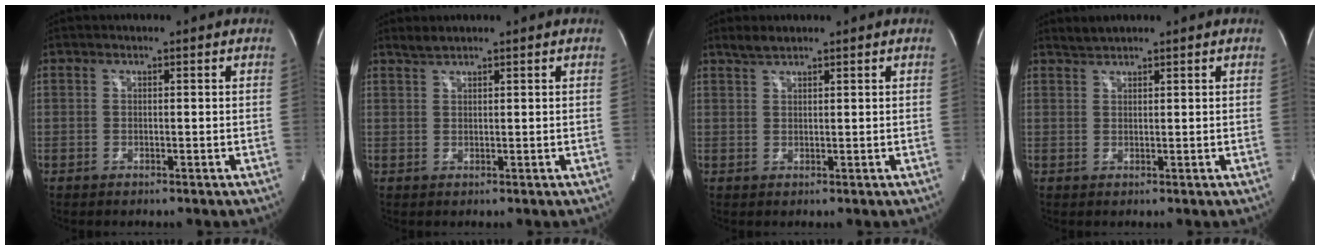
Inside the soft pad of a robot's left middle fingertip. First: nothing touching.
{"total": 1.3, "force": [1.2, -0.1, 0.3], "torque": [-0.006, 0.006, 0.030]}
{"total": 1.8, "force": [1.7, 0.3, 0.7], "torque": [-0.019, 0.007, 0.038]}
{"total": 1.4, "force": [1.4, 0.0, 0.1], "torque": [-0.005, 0.006, 0.033]}